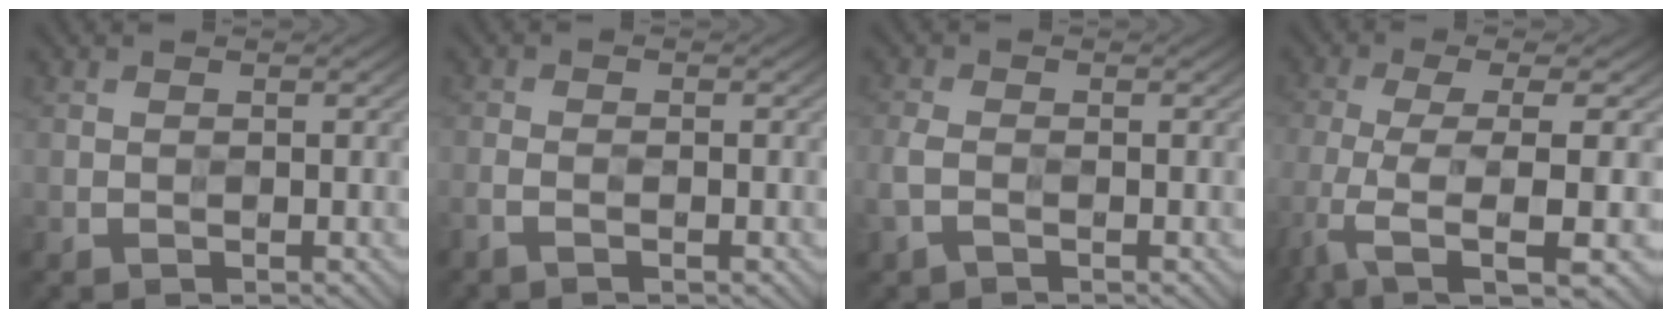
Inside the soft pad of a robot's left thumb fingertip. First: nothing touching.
{"total": 1.6, "force": [-1.0, 0.3, 1.2], "torque": [-0.028, 0.002, -0.022]}
{"total": 2.8, "force": [-1.3, 1.5, 2.1], "torque": [-0.059, -0.004, -0.033]}
{"total": 9.1, "force": [-2.9, 2.2, 8.3], "torque": [-0.158, -0.001, -0.062]}